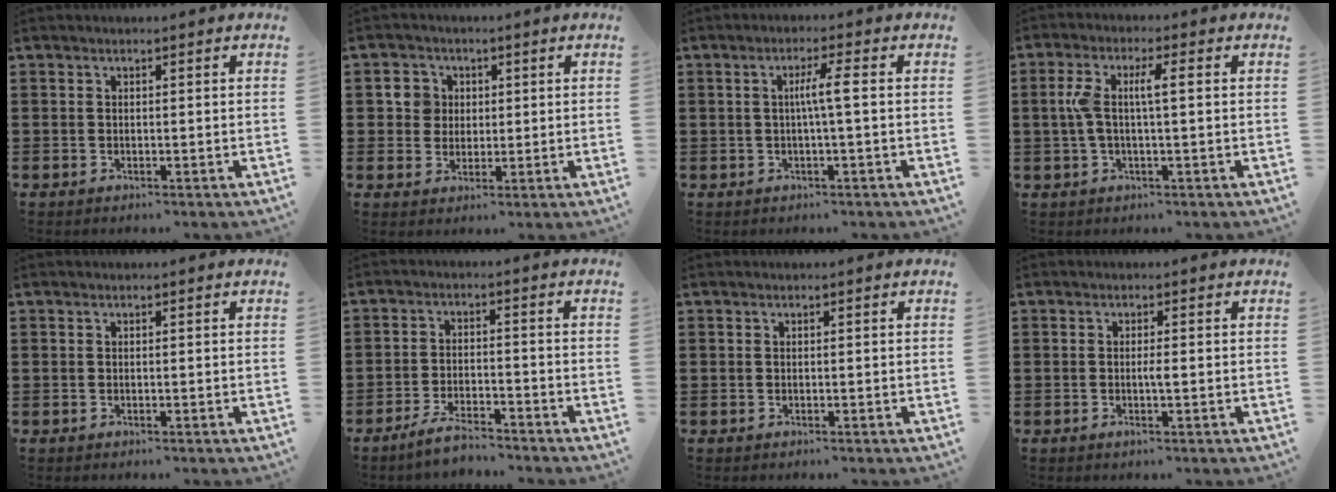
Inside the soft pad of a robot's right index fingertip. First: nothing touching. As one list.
[{"total": 4.1, "force": [0.8, 3.8, 1.0], "torque": [-0.030, 0.009, 0.011]}, {"total": 3.6, "force": [-0.1, -0.1, 3.6], "torque": [-0.068, -0.002, -0.007]}, {"total": 5.2, "force": [0.2, 1.1, 5.1], "torque": [-0.117, -0.004, -0.009]}, {"total": 0.0}, {"total": 4.1, "force": [-3.7, 0.4, 1.5], "torque": [-0.035, 0.004, -0.074]}, {"total": 0.0}, {"total": 1.4, "force": [-0.3, 0.0, 1.4], "torque": [-0.027, -0.004, -0.006]}]